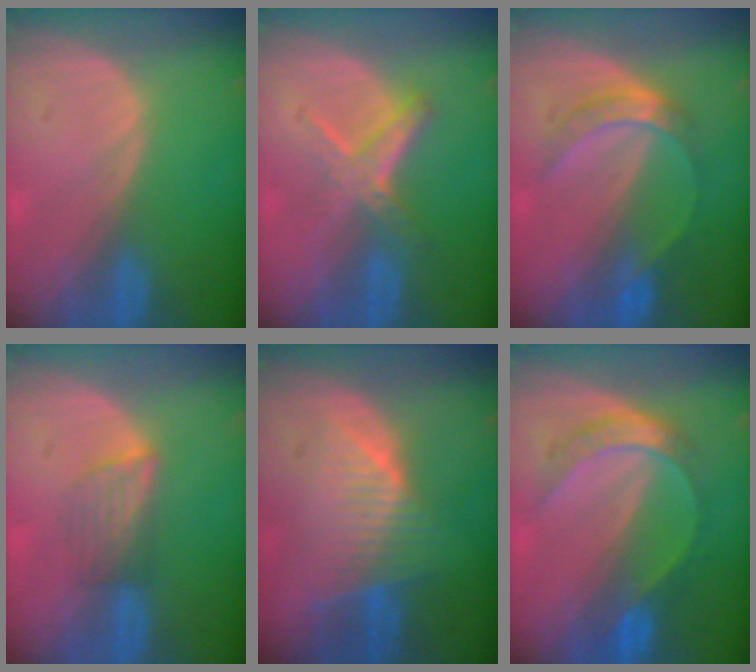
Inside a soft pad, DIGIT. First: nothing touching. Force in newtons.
{"total": 5.2, "press": 5.1, "slide": 0.9}
{"total": 5.0, "press": 4.8, "slide": 1.5}
{"total": 3.7, "press": 3.5, "slide": 1.3}
{"total": 8.1, "press": 7.1, "slide": 3.9}
{"total": 6.1, "press": 6.1, "slide": 0.3}